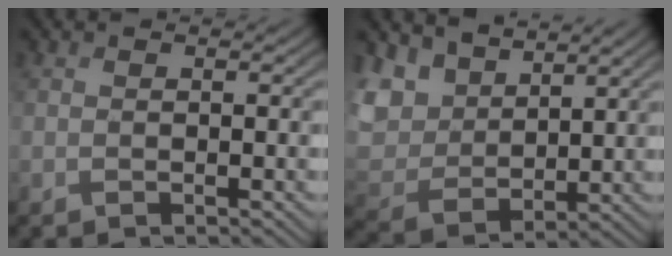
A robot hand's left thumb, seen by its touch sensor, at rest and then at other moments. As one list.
[{"total": 8.8, "force": [5.6, 5.4, 3.9], "torque": [-0.127, 0.003, 0.102]}]